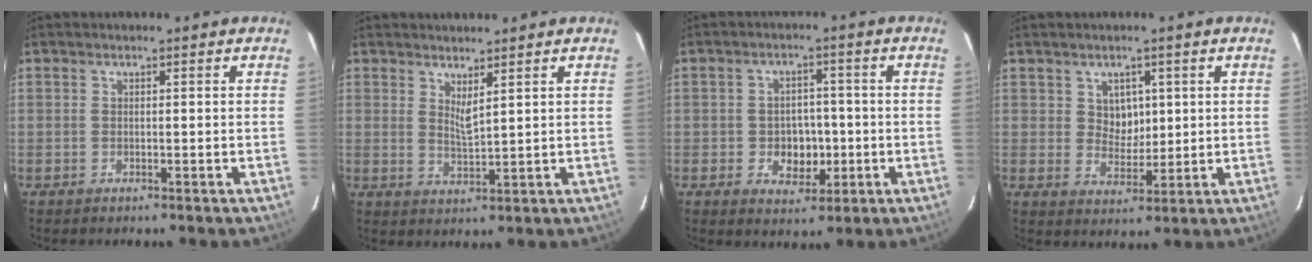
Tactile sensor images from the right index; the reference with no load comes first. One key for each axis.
{"total": 3.1, "fx": 2.2, "fy": 0.4, "fz": 2.2, "tx": -0.038, "ty": -0.007, "tz": 0.036}
{"total": 6.0, "fx": -1.3, "fy": 4.9, "fz": 3.2, "tx": -0.062, "ty": 0.008, "tz": -0.010}
{"total": 4.3, "fx": 1.6, "fy": 3.7, "fz": 1.6, "tx": -0.022, "ty": 0.004, "tz": 0.034}